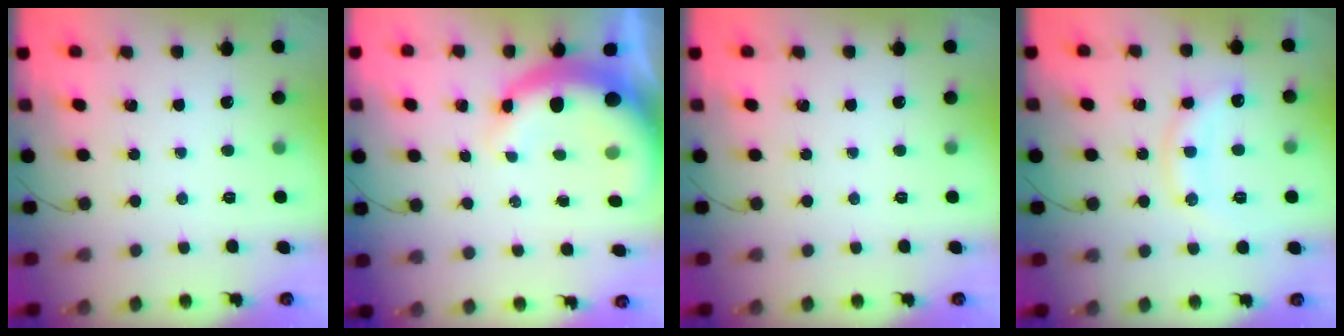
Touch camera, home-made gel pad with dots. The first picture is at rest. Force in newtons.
{"total": 9.0, "press": 8.8, "slide": 1.9}
{"total": 0.0}
{"total": 12.5, "press": 12.5, "slide": 0.4}